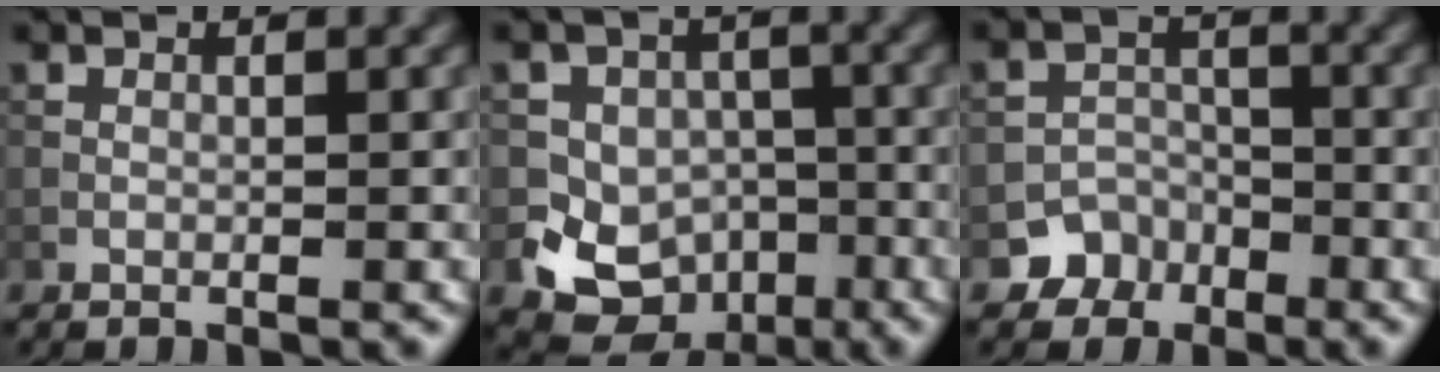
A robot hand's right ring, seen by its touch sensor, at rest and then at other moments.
{"total": 9.0, "force": [-3.8, 7.8, 2.5], "torque": [-0.029, -0.010, -0.076]}
{"total": 3.9, "force": [-2.5, 3.0, 0.2], "torque": [0.020, 0.003, -0.037]}